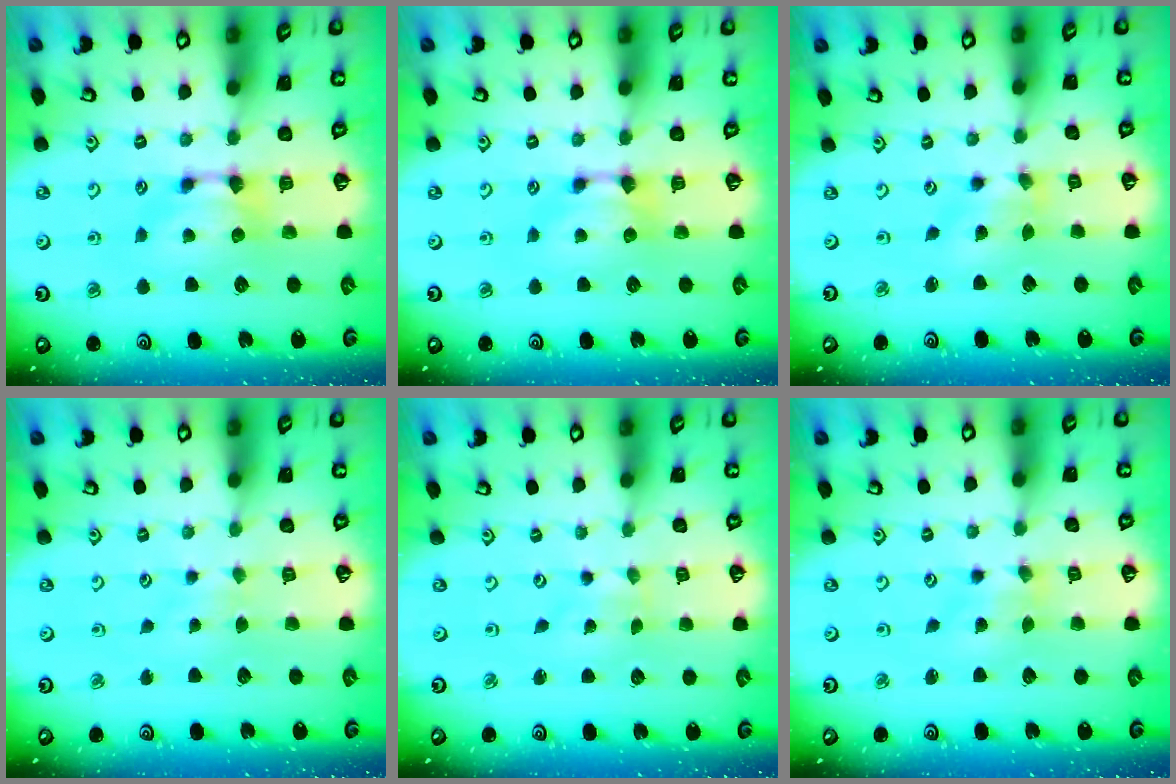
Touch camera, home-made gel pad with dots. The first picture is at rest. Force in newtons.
{"total": 0.0}
{"total": 1.3, "press": 0.6, "slide": 1.1}
{"total": 1.8, "press": 1.8, "slide": 0.1}
{"total": 5.0, "press": 5.0, "slide": 0.8}
{"total": 2.6, "press": 2.4, "slide": 0.9}